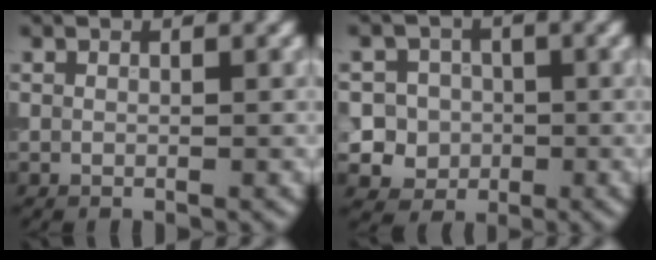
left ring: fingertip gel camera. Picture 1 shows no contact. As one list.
[{"total": 5.9, "force": [-0.4, 5.7, 1.5], "torque": [-0.013, 0.022, -0.022]}]